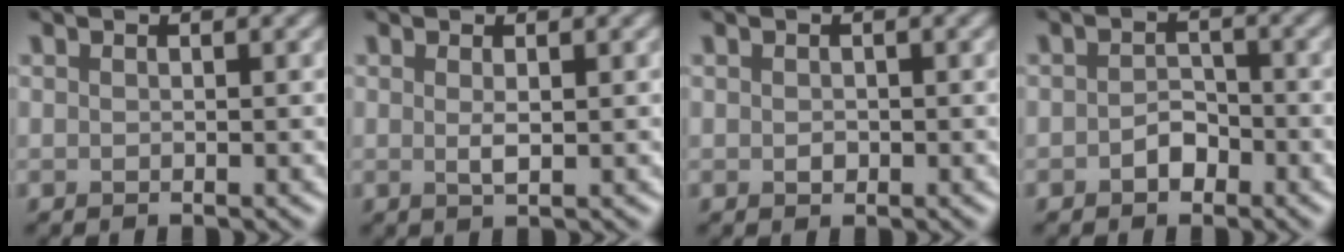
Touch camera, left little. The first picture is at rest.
{"total": 1.1, "force": [0.3, 0.2, 1.0], "torque": [-0.019, -0.001, 0.005]}
{"total": 0.7, "force": [0.0, 0.6, 0.4], "torque": [-0.006, -0.003, -0.001]}
{"total": 1.9, "force": [-0.8, 1.3, 1.0], "torque": [-0.015, 0.003, -0.018]}